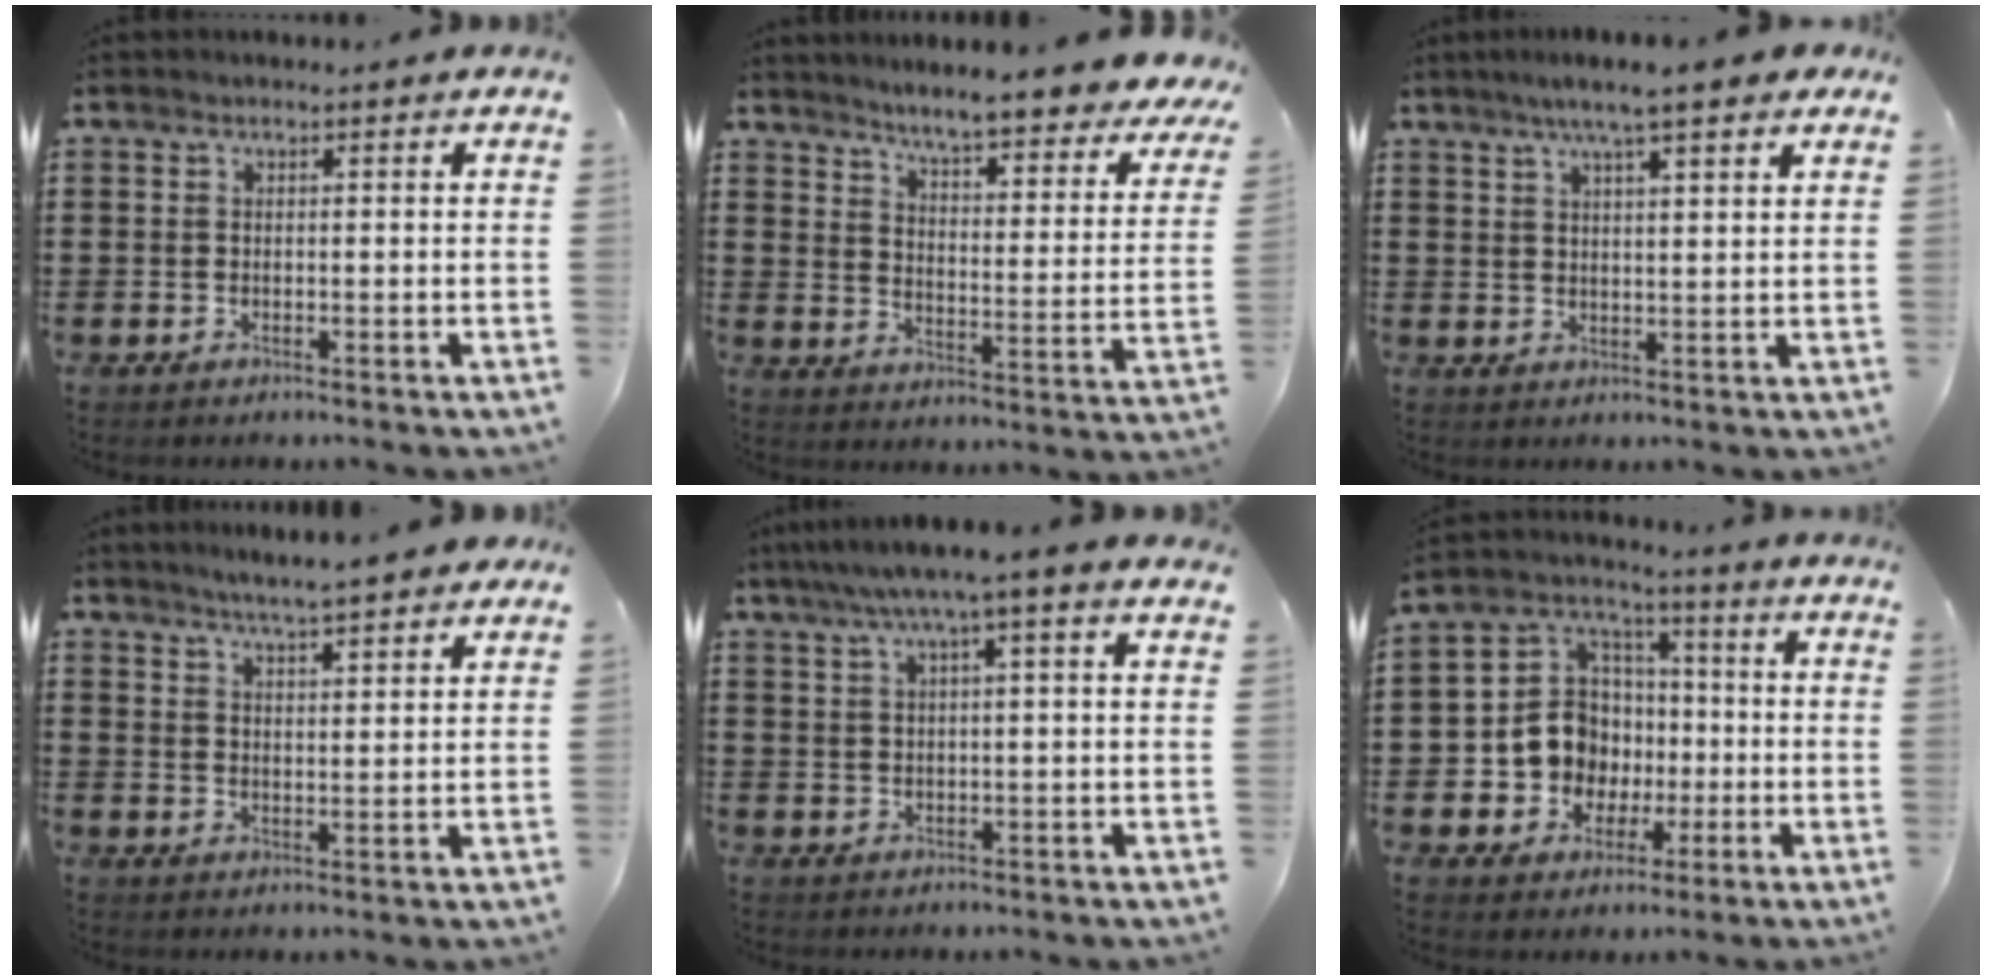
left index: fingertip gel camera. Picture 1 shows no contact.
{"total": 5.3, "force": [4.9, -0.7, 1.8], "torque": [-0.051, -0.049, 0.076]}
{"total": 5.8, "force": [4.4, 0.4, 3.7], "torque": [-0.076, -0.005, 0.076]}
{"total": 3.9, "force": [3.8, -0.3, 1.1], "torque": [-0.034, -0.011, 0.066]}
{"total": 4.2, "force": [2.5, -0.2, 3.4], "torque": [-0.074, 0.000, 0.040]}
{"total": 10.0, "force": [-1.0, 9.5, 3.1], "torque": [-0.100, 0.004, -0.014]}